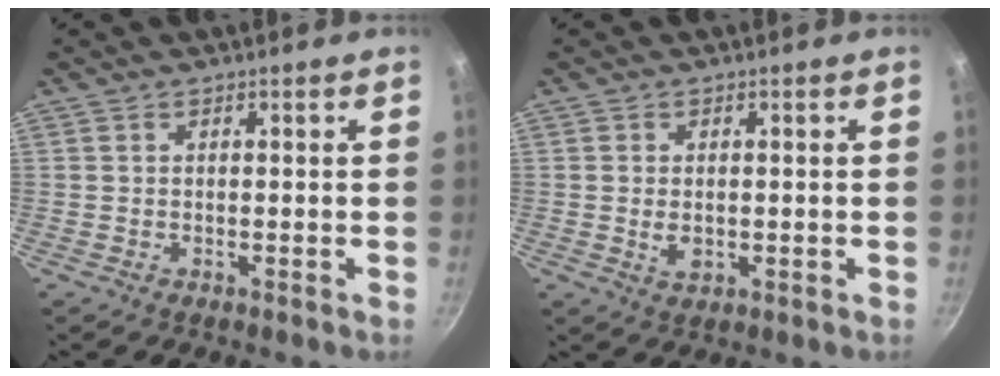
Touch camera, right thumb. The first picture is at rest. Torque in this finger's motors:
{"motor_torque": [-0.26, 0.15, 0.58, 0.02, 0.04]}